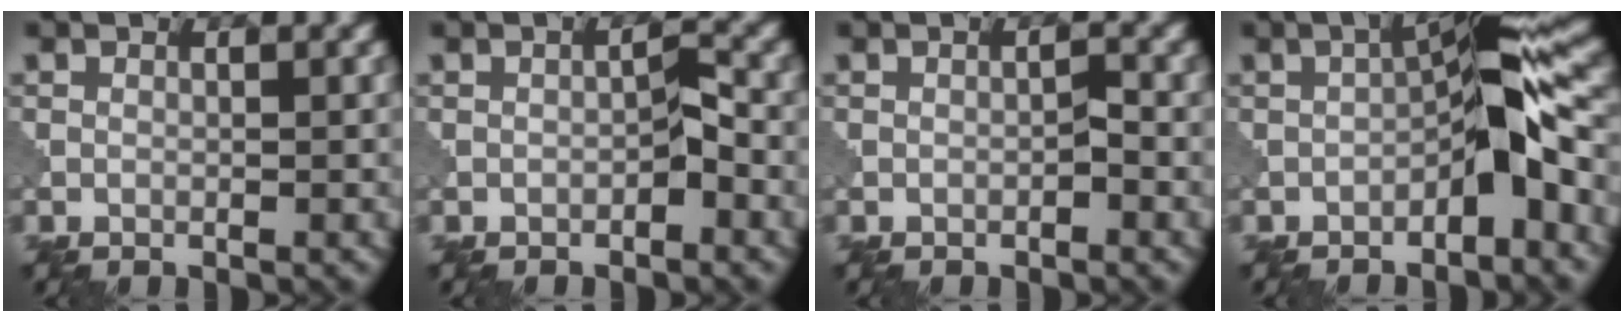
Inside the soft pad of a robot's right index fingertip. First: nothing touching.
{"total": 1.5, "force": [-0.7, 0.5, 1.3], "torque": [-0.020, 0.006, -0.011]}
{"total": 0.8, "force": [-0.4, 0.2, 0.7], "torque": [-0.011, 0.004, -0.006]}
{"total": 6.1, "force": [-1.9, 1.6, 5.6], "torque": [-0.082, 0.024, -0.040]}